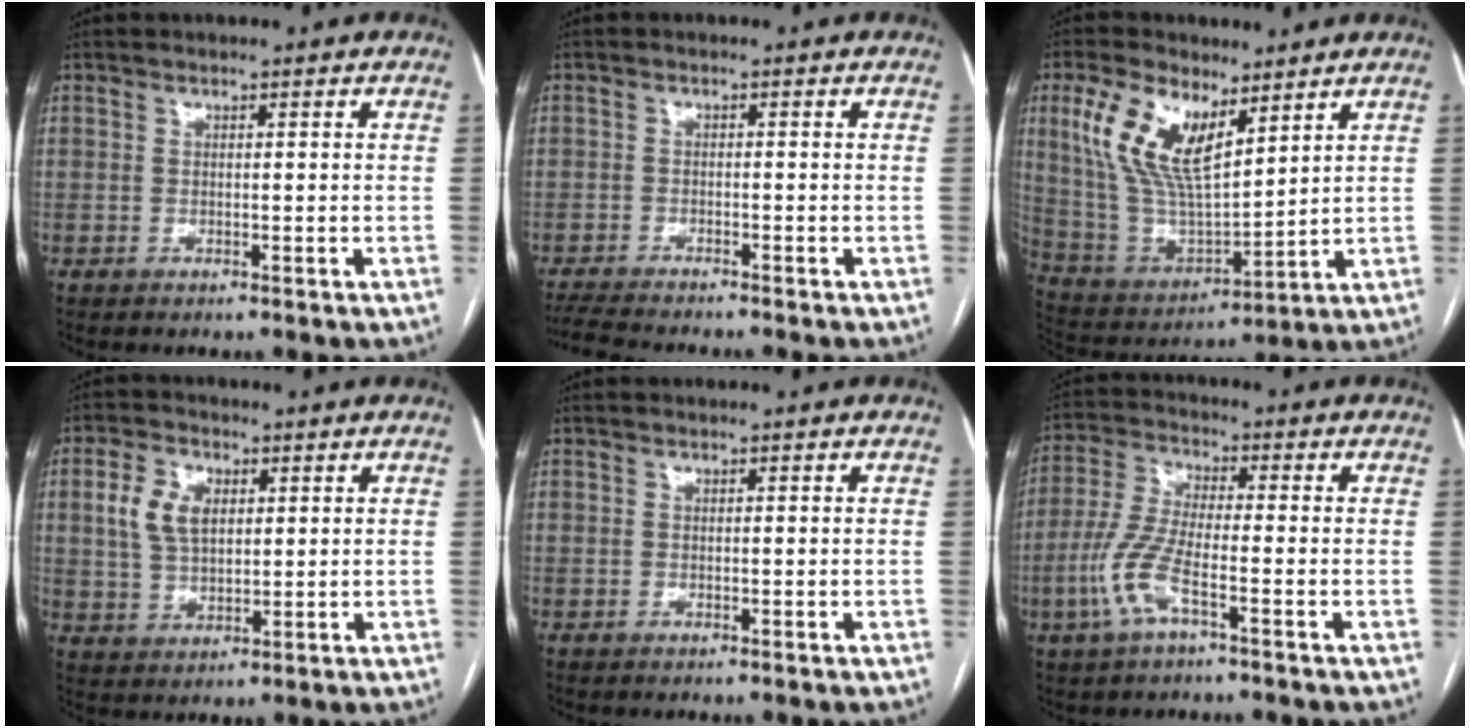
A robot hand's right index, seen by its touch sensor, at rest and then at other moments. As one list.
[{"total": 6.1, "force": [-5.7, 0.7, 2.0], "torque": [-0.032, -0.016, -0.096]}, {"total": 14.5, "force": [7.0, 5.8, 11.2], "torque": [-0.238, 0.011, 0.144]}, {"total": 6.9, "force": [1.9, 4.3, 5.1], "torque": [-0.115, 0.013, 0.042]}, {"total": 0.0}, {"total": 8.0, "force": [-3.3, 1.6, 7.1], "torque": [-0.167, 0.000, -0.070]}]